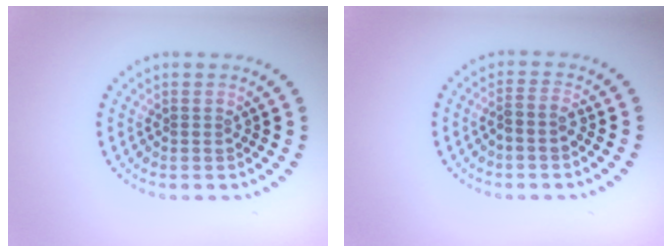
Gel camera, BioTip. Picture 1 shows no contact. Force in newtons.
{"total": 1.6, "press": 1.2, "slide": 1.0}